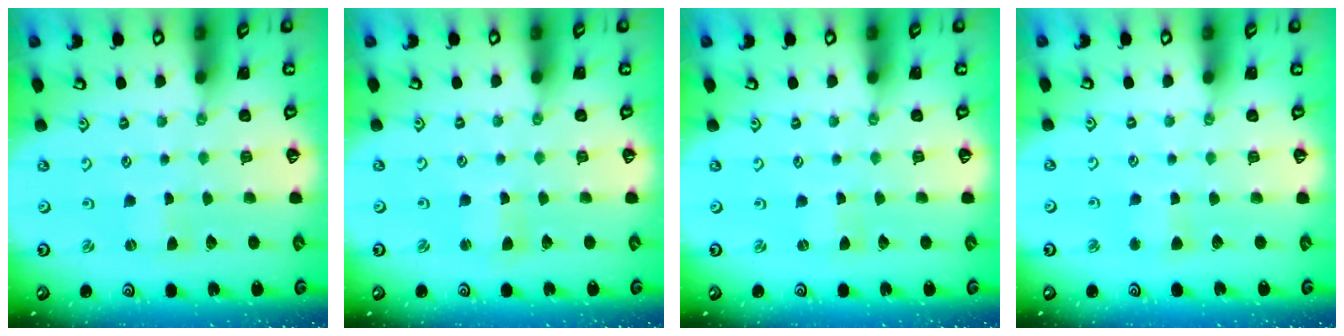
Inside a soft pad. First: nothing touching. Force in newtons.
{"total": 1.7, "press": 1.6, "slide": 0.3}
{"total": 0.0}
{"total": 2.8, "press": 2.7, "slide": 0.4}